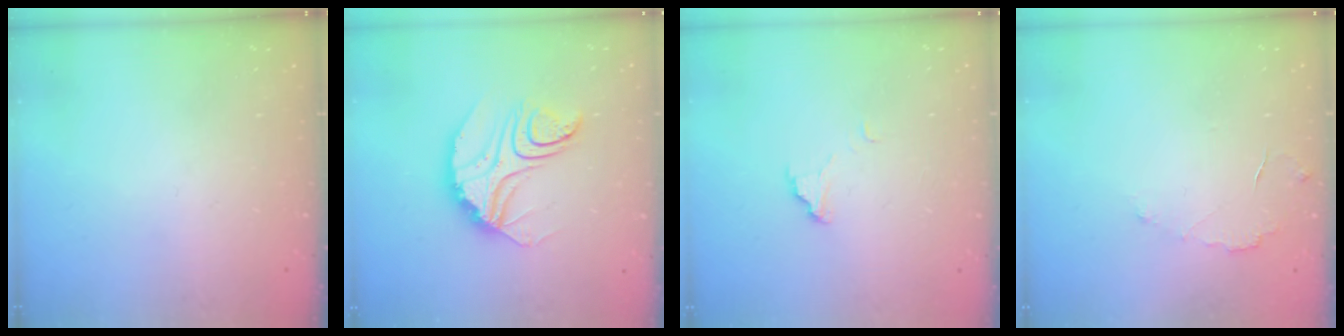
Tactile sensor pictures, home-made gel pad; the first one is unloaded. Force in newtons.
{"total": 11.8, "press": 11.8, "slide": 0.8}
{"total": 5.9, "press": 5.9, "slide": 0.5}
{"total": 3.8, "press": 3.8, "slide": 0.2}